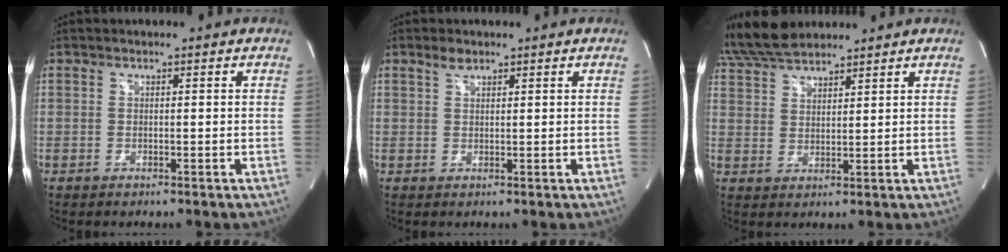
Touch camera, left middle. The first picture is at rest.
{"total": 1.8, "force": [1.4, 0.7, 0.9], "torque": [-0.020, 0.004, 0.028]}
{"total": 9.3, "force": [8.3, 2.0, 3.8], "torque": [-0.082, 0.029, 0.161]}